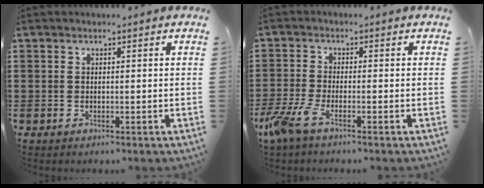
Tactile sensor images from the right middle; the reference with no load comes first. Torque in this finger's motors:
{"motor_torque": [1.10, -0.36, 0.40, 0.11]}